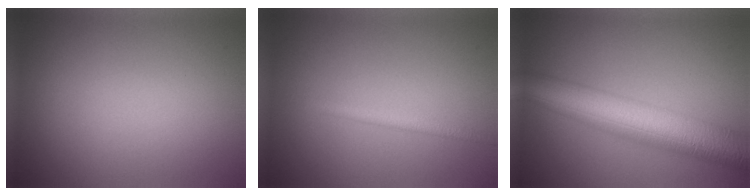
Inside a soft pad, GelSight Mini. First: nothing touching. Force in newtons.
{"total": 1.6, "press": 1.6, "slide": 0.0}
{"total": 10.7, "press": 10.7, "slide": 0.3}